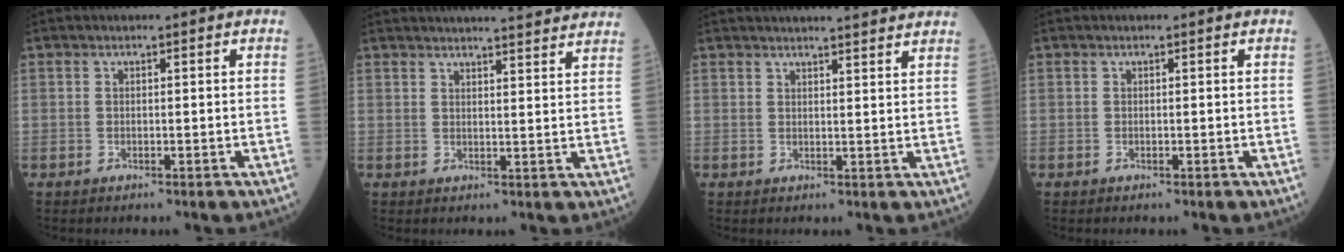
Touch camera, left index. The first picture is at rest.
{"total": 14.5, "force": [13.5, 1.2, 5.1], "torque": [-0.067, 0.017, 0.162]}
{"total": 10.3, "force": [9.4, 0.9, 4.0], "torque": [-0.053, 0.021, 0.108]}
{"total": 0.0}